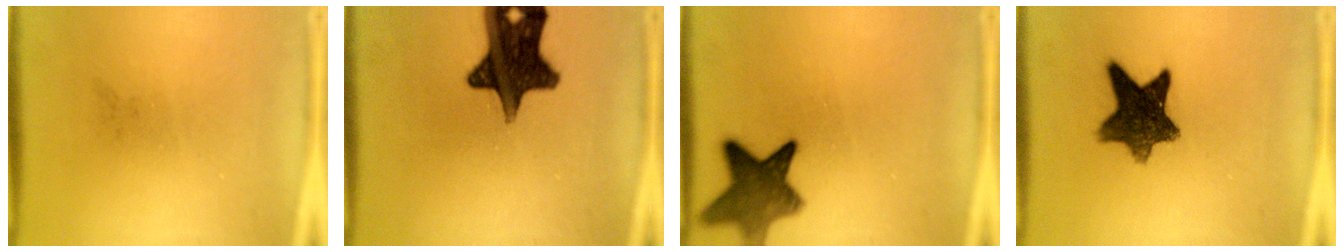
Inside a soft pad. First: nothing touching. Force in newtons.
{"total": 15.3}
{"total": 9.3}
{"total": 10.5}